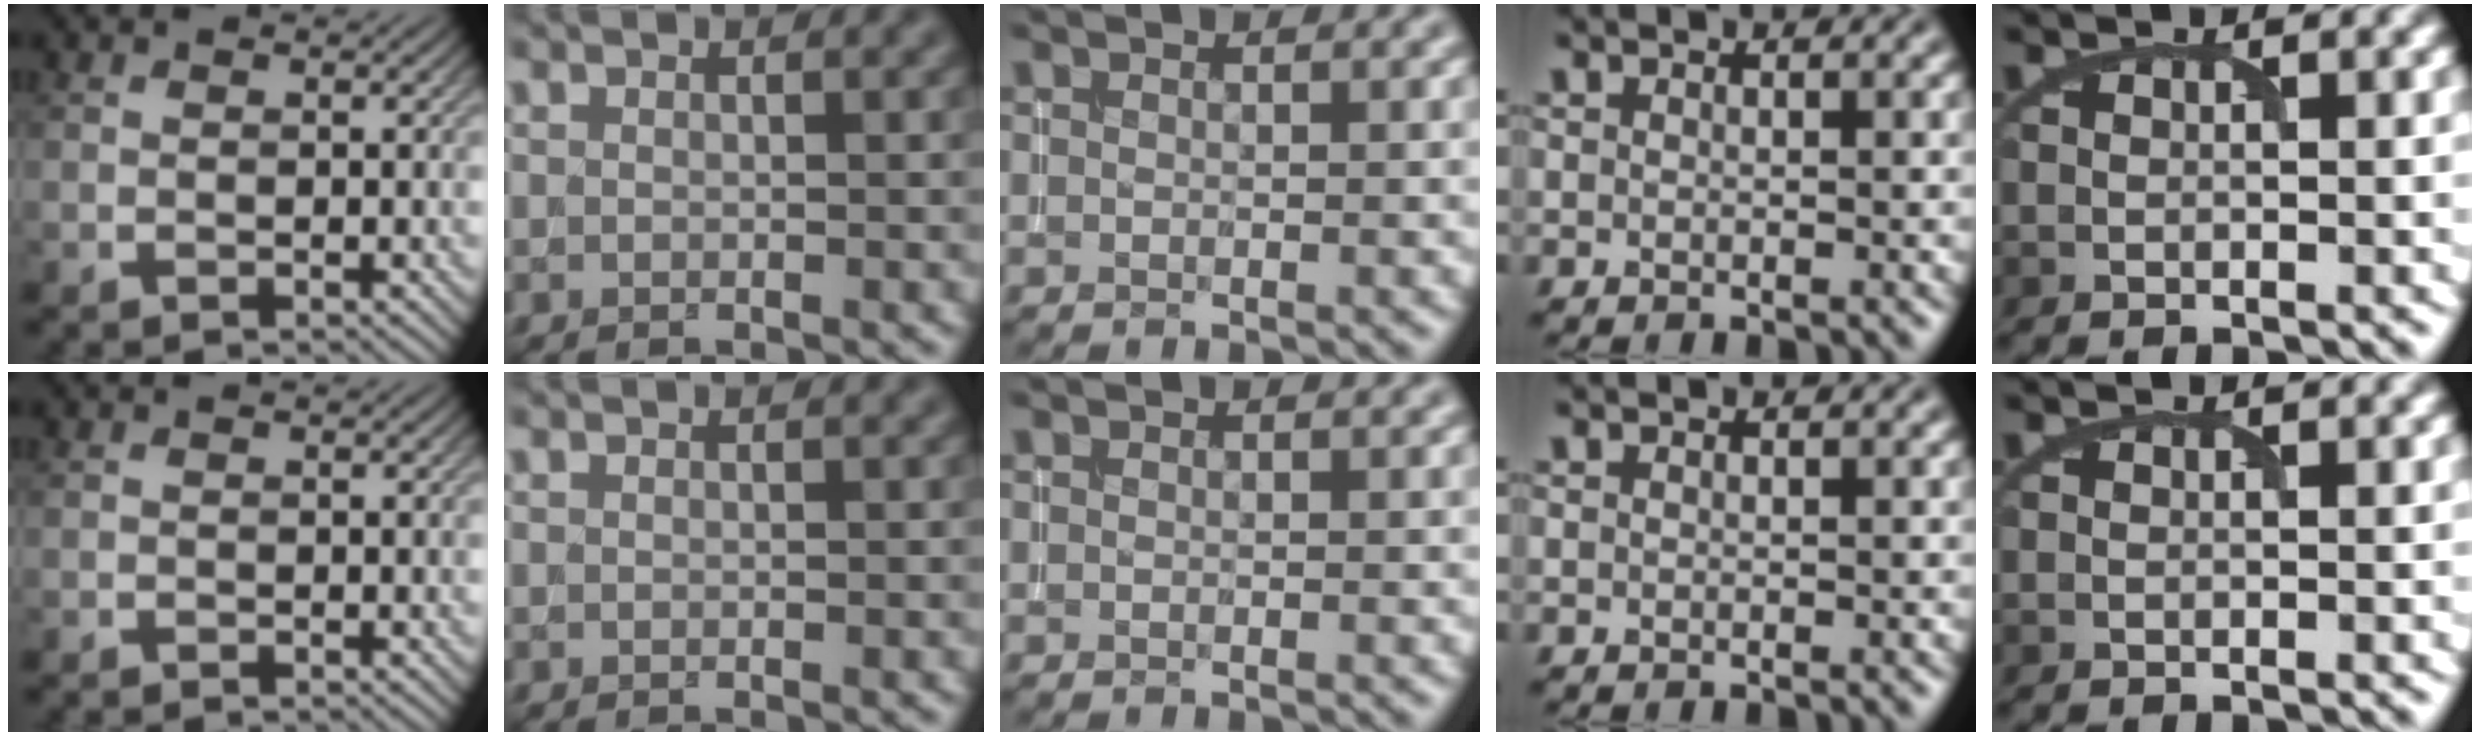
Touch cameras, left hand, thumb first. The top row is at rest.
{}